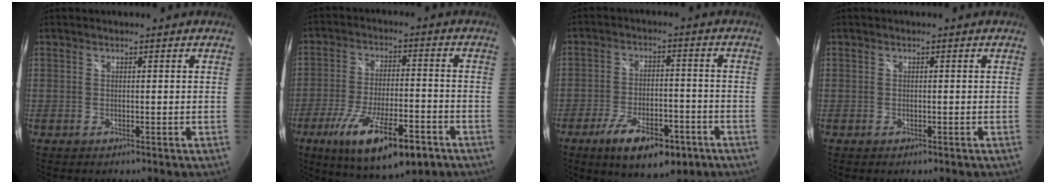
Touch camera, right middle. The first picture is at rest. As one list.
[{"total": 17.6, "force": [-9.8, 4.9, 13.8], "torque": [-0.252, -0.044, -0.156]}, {"total": 13.3, "force": [-7.9, 5.4, 9.3], "torque": [-0.175, -0.016, -0.120]}, {"total": 0.0}]